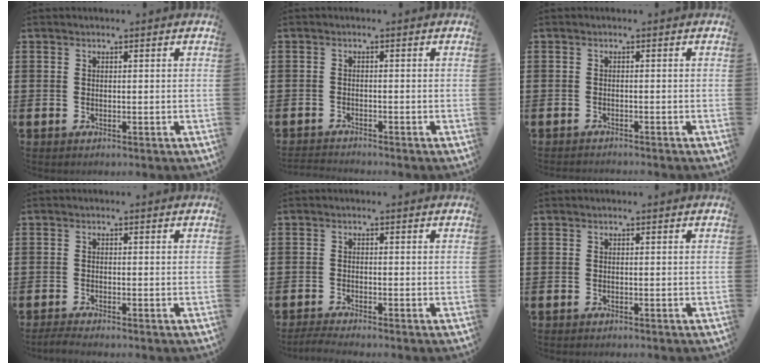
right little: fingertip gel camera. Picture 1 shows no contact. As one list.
[{"total": 1.1, "force": [-1.1, -0.1, 0.0], "torque": [-0.003, 0.001, -0.023]}, {"total": 0.7, "force": [-0.7, -0.1, 0.0], "torque": [0.000, -0.001, -0.015]}, {"total": 1.0, "force": [-0.8, 0.0, 0.7], "torque": [-0.012, -0.001, -0.015]}, {"total": 1.4, "force": [-1.2, 0.0, 0.8], "torque": [-0.013, 0.001, -0.023]}, {"total": 0.0}]